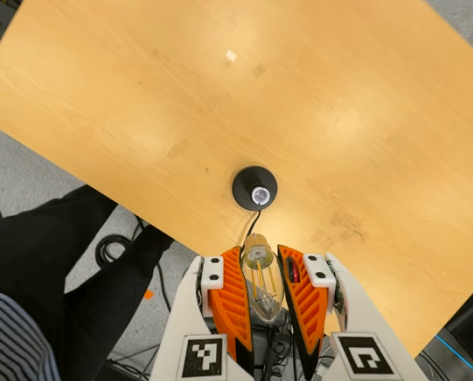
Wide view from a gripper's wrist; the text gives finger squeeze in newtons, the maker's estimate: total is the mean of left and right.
{"total": 20.3, "left": 21.4, "right": 19.1}